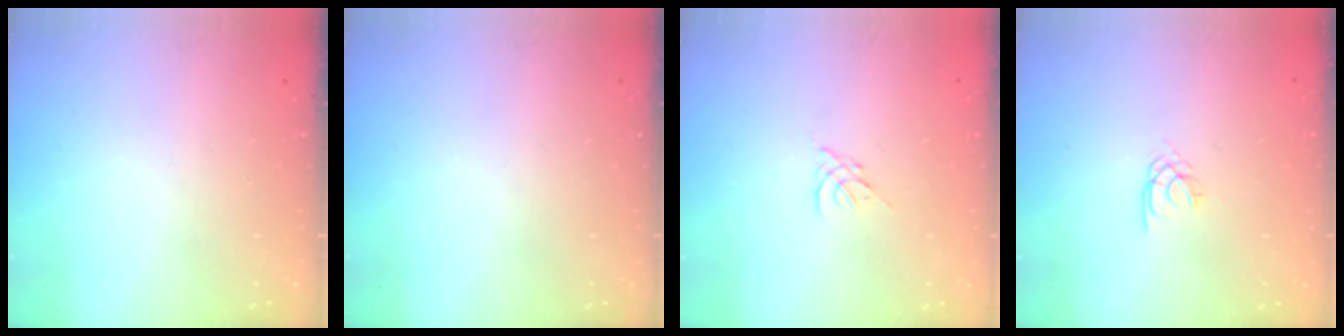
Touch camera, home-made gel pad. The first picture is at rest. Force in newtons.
{"total": 0.0}
{"total": 1.8, "press": 1.7, "slide": 0.5}
{"total": 1.7, "press": 1.7, "slide": 0.1}